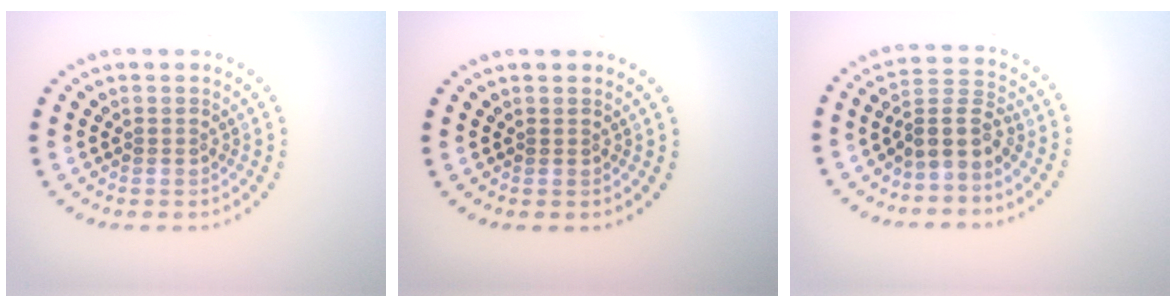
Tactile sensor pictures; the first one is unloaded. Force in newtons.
{"total": 0.0}
{"total": 3.4, "press": 2.5, "slide": 2.3}